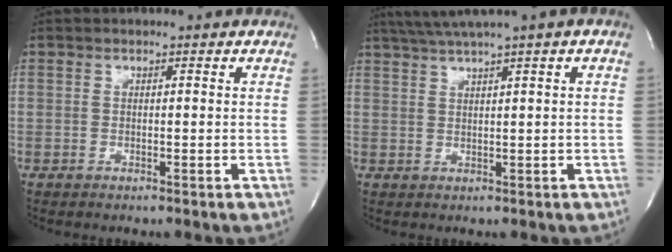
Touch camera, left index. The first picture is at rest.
{"total": 5.9, "force": [4.0, -1.0, 4.3], "torque": [-0.080, 0.023, 0.071]}